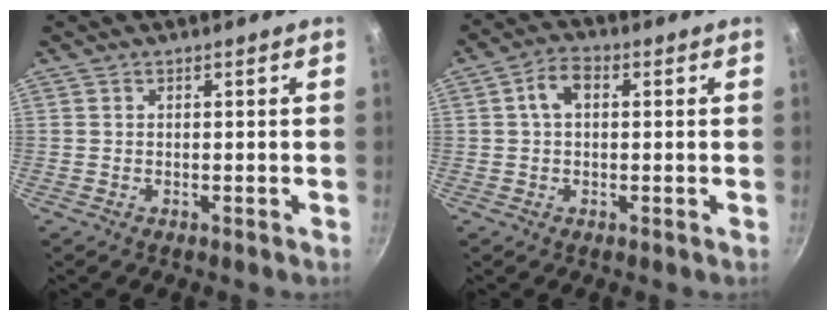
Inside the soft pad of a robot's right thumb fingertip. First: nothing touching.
{"total": 4.8, "force": [0.8, 3.1, 3.6], "torque": [-0.061, 0.013, 0.009]}